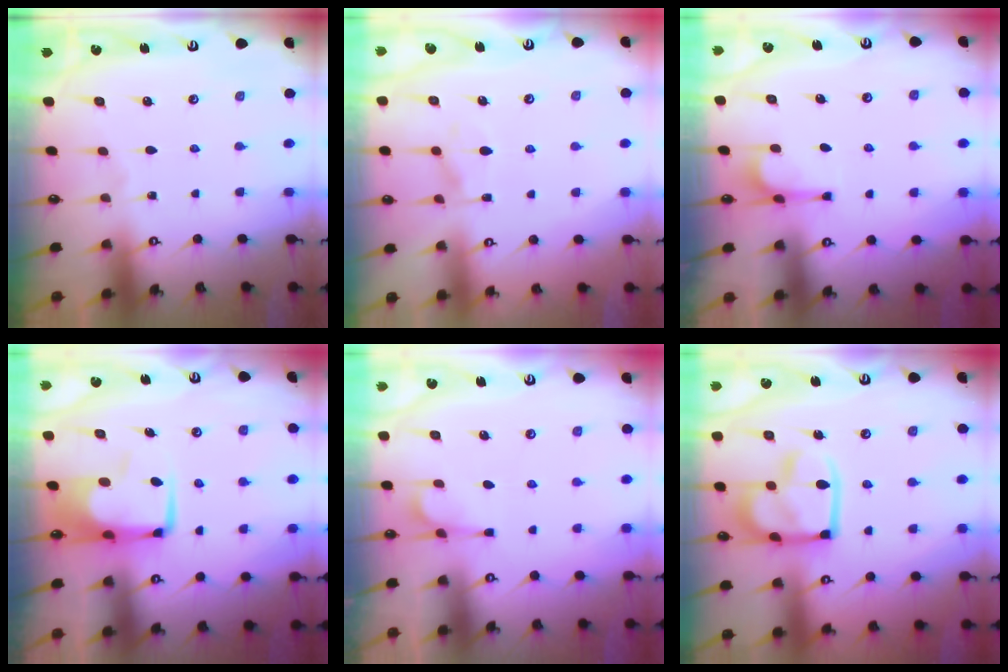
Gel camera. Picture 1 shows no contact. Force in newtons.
{"total": 1.5, "press": 0.2, "slide": 1.5}
{"total": 3.2, "press": 3.2, "slide": 0.7}
{"total": 6.5, "press": 6.5, "slide": 0.9}
{"total": 1.8, "press": 1.4, "slide": 1.1}
{"total": 15.5, "press": 15.3, "slide": 2.0}